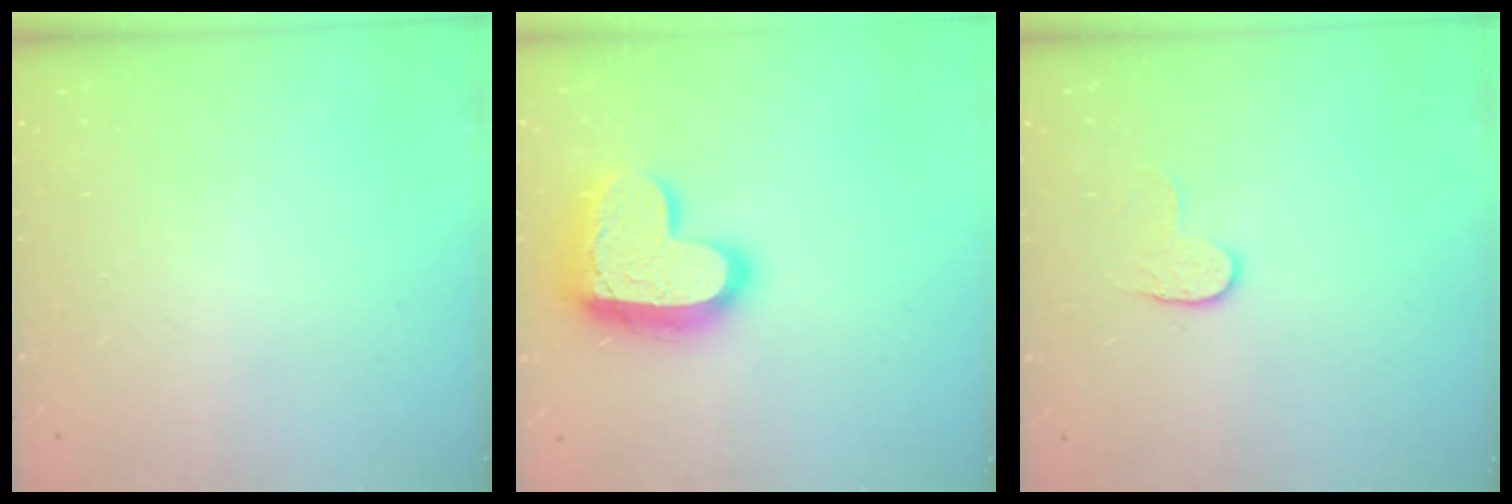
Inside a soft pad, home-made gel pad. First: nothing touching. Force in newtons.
{"total": 17.9, "press": 17.8, "slide": 1.6}
{"total": 4.1, "press": 4.1, "slide": 0.4}